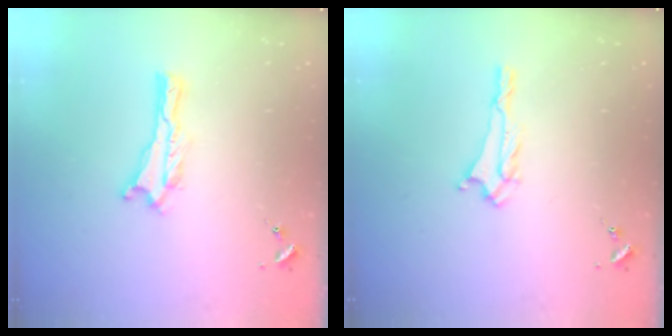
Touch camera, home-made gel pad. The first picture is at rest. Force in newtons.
{"total": 1.9, "press": 1.9, "slide": 0.4}